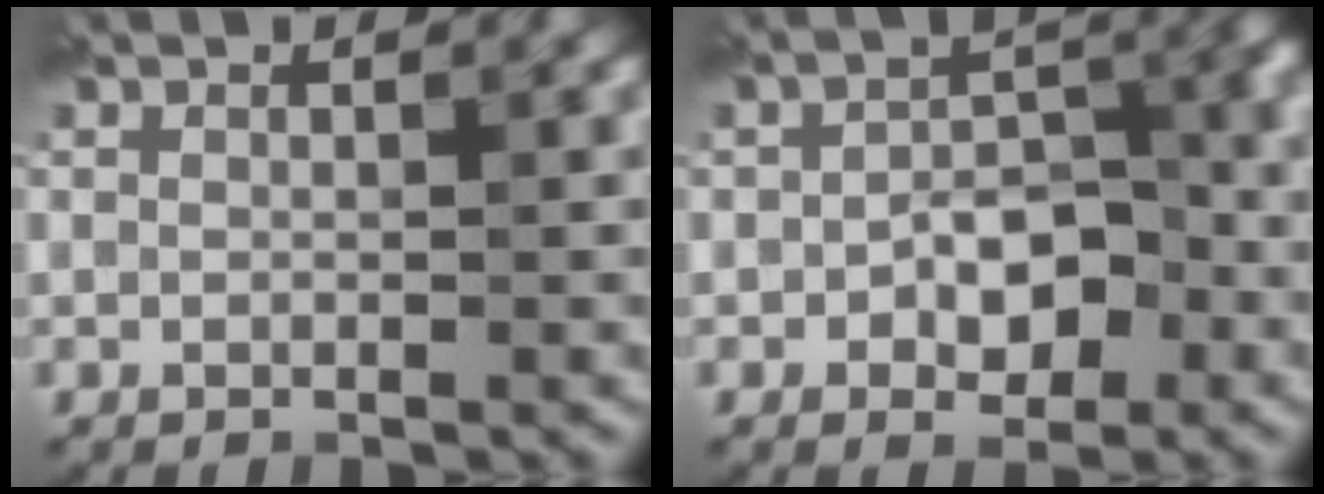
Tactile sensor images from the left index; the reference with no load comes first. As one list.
[{"total": 5.5, "force": [-1.5, 3.3, 4.1], "torque": [-0.049, 0.007, -0.028]}]